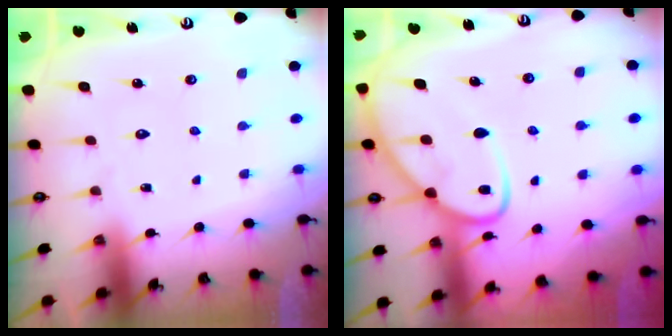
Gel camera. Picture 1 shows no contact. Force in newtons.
{"total": 9.9, "press": 9.8, "slide": 0.9}